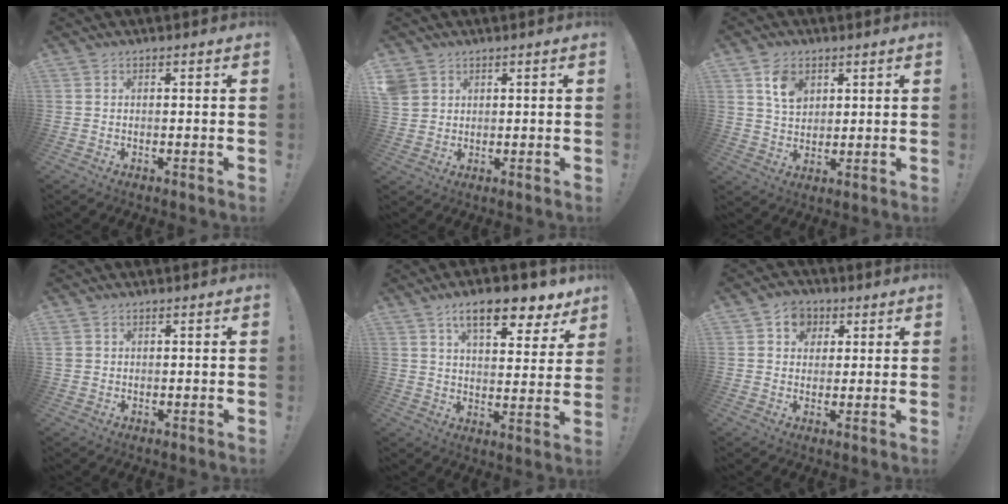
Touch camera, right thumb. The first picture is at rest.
{"total": 4.0, "force": [2.4, 3.1, 0.9], "torque": [-0.022, -0.005, 0.049]}
{"total": 8.1, "force": [3.9, 5.7, 4.1], "torque": [-0.060, -0.011, 0.073]}
{"total": 2.0, "force": [0.9, 1.6, 0.7], "torque": [-0.011, 0.002, 0.018]}
{"total": 13.8, "force": [8.9, 4.6, 9.5], "torque": [-0.133, -0.054, 0.146]}
{"total": 6.9, "force": [2.7, 6.1, 1.9], "torque": [-0.018, -0.013, 0.051]}